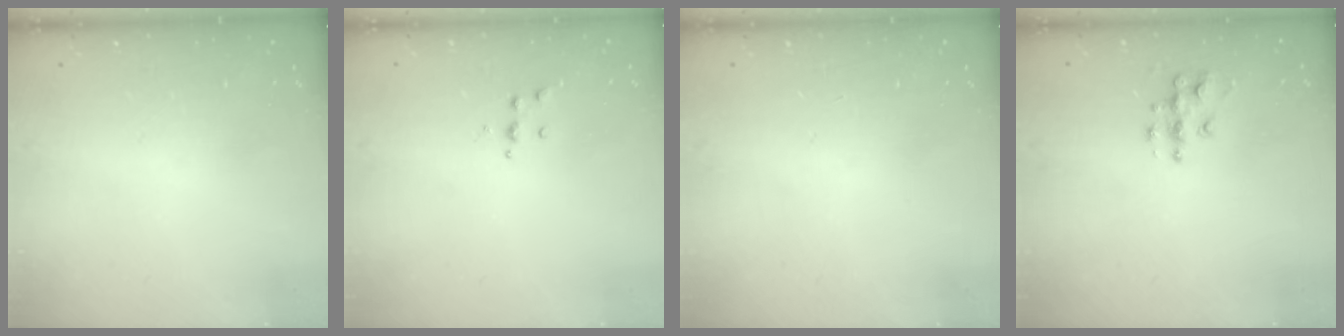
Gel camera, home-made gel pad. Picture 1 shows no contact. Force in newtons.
{"total": 3.9, "press": 3.8, "slide": 0.4}
{"total": 0.0}
{"total": 7.0, "press": 6.9, "slide": 0.3}